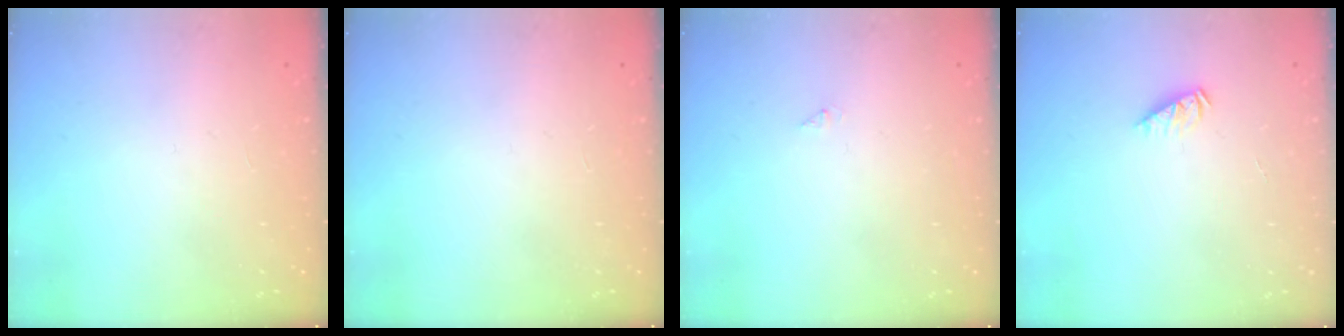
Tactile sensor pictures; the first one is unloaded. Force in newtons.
{"total": 0.0}
{"total": 0.0}
{"total": 2.0, "press": 2.0, "slide": 0.2}